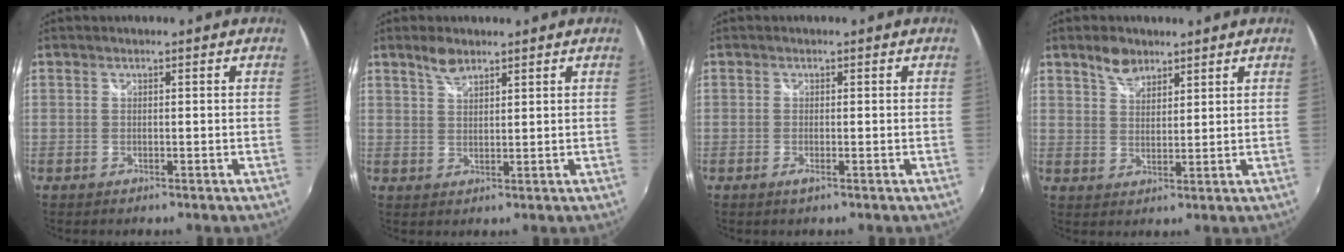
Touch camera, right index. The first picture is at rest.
{"total": 3.4, "force": [2.7, 1.3, 1.7], "torque": [-0.030, 0.005, 0.050]}
{"total": 1.0, "force": [-0.6, 0.0, 0.9], "torque": [-0.017, -0.004, -0.011]}
{"total": 4.7, "force": [3.5, 2.5, 1.9], "torque": [-0.026, 0.006, 0.064]}